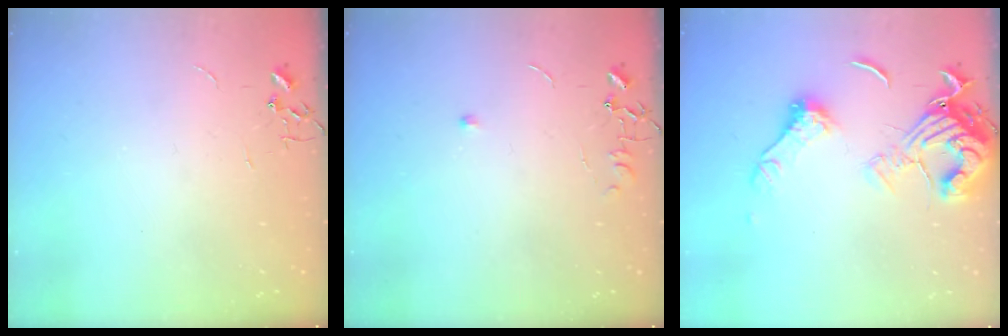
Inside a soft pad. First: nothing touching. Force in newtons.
{"total": 4.3, "press": 4.3, "slide": 0.6}
{"total": 16.4, "press": 16.3, "slide": 1.9}